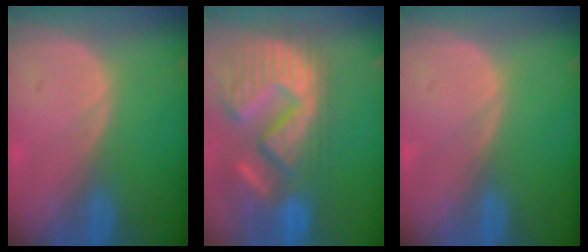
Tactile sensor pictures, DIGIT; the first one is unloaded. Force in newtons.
{"total": 15.4, "press": 12.8, "slide": 8.6}
{"total": 0.0}